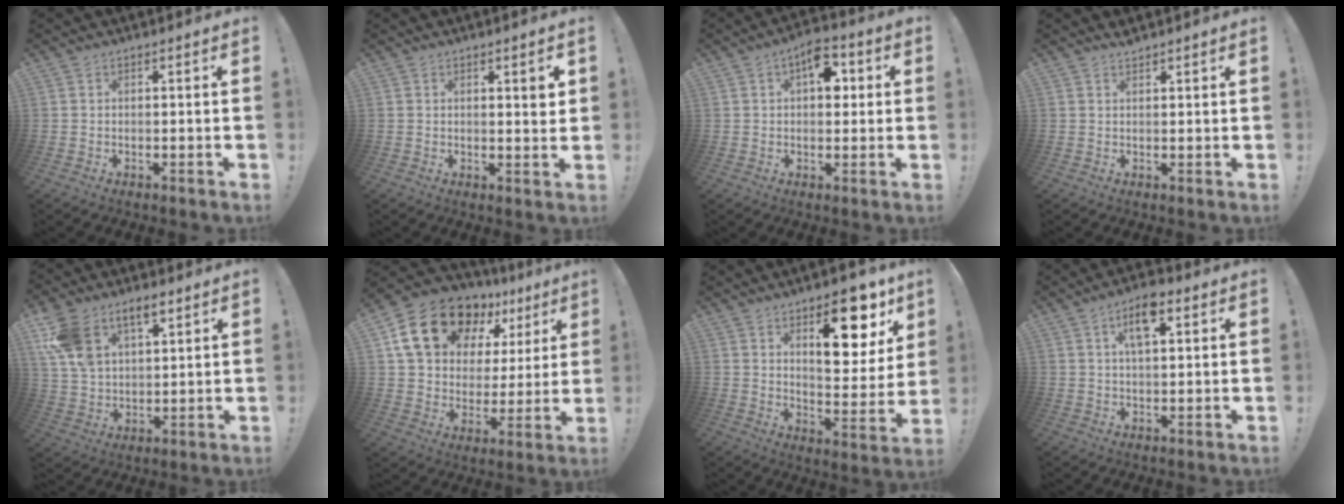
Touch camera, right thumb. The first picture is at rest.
{"total": 3.0, "force": [1.4, 0.6, 2.5], "torque": [-0.019, -0.012, 0.016]}
{"total": 8.5, "force": [2.4, 5.2, 6.2], "torque": [-0.076, 0.002, 0.039]}
{"total": 1.2, "force": [1.1, -0.1, 0.2], "torque": [-0.002, -0.006, 0.021]}
{"total": 12.6, "force": [7.2, 7.5, 7.0], "torque": [-0.136, -0.026, 0.139]}
{"total": 19.1, "force": [11.5, 11.5, 10.1], "torque": [-0.159, -0.062, 0.218]}
{"total": 17.3, "force": [9.1, 7.4, 12.6], "torque": [-0.154, -0.055, 0.146]}
{"total": 8.2, "force": [3.6, 3.7, 6.4], "torque": [-0.093, -0.002, 0.059]}